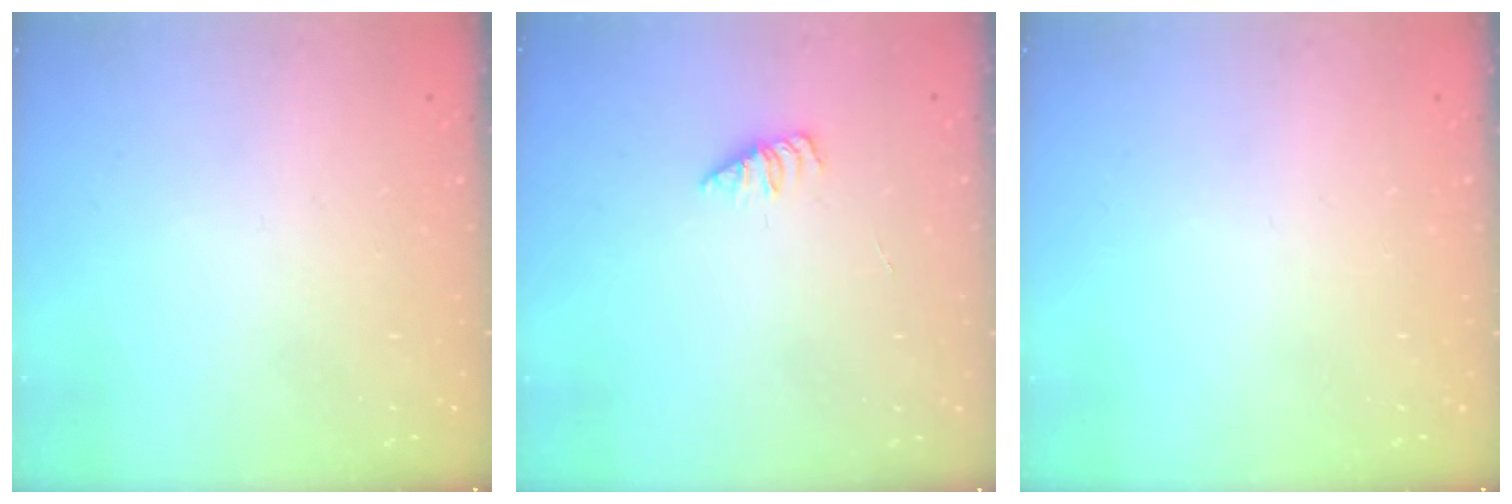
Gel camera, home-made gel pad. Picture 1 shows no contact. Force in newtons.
{"total": 1.3, "press": 1.3, "slide": 0.2}
{"total": 0.0}